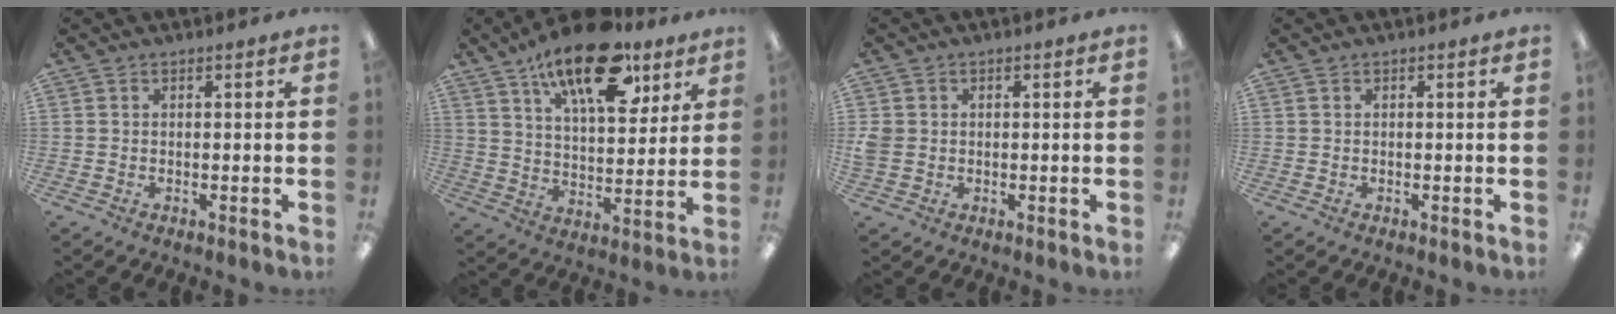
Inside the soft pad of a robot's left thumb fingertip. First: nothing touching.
{"total": 20.2, "force": [13.1, 8.9, 12.5], "torque": [-0.199, -0.061, 0.219]}
{"total": 2.8, "force": [-0.1, 2.5, 1.1], "torque": [-0.018, 0.006, 0.000]}
{"total": 0.0}